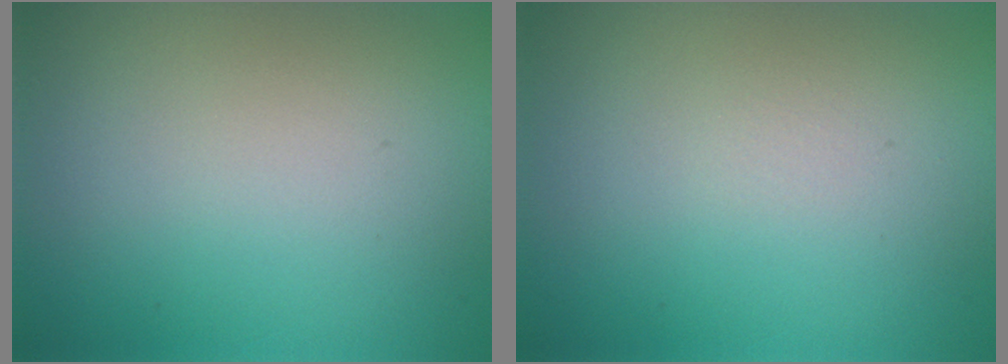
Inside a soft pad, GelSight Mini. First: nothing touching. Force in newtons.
{"total": 0.0}